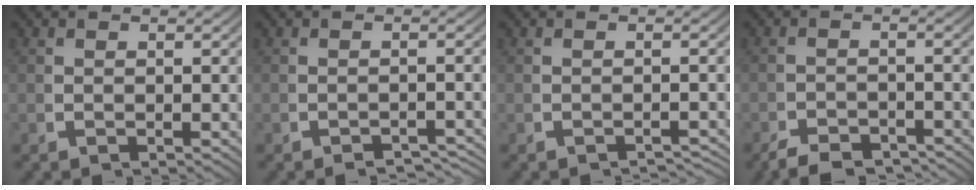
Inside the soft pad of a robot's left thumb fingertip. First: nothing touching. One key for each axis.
{"total": 4.0, "fx": -3.7, "fy": 1.0, "fz": 1.2, "tx": -0.007, "ty": -0.007, "tz": -0.055}
{"total": 4.0, "fx": -3.9, "fy": 0.7, "fz": 0.7, "tx": -0.003, "ty": -0.005, "tz": -0.058}
{"total": 3.3, "fx": -3.1, "fy": 0.9, "fz": 0.8, "tx": -0.002, "ty": -0.010, "tz": -0.055}